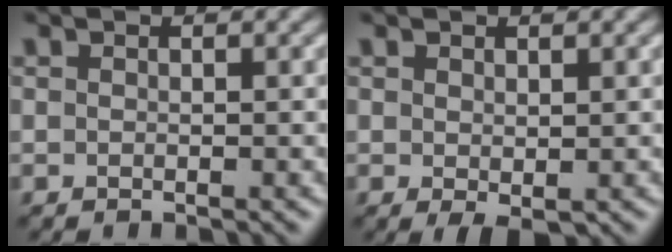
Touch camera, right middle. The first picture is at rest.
{"total": 1.0, "force": [0.2, 0.5, 0.9], "torque": [-0.017, -0.003, 0.008]}